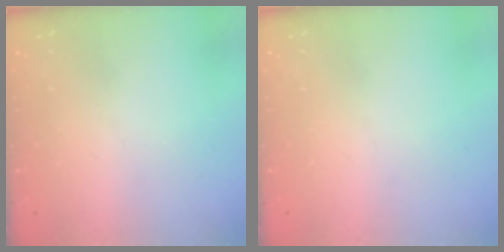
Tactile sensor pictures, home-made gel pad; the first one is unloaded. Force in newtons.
{"total": 0.0}